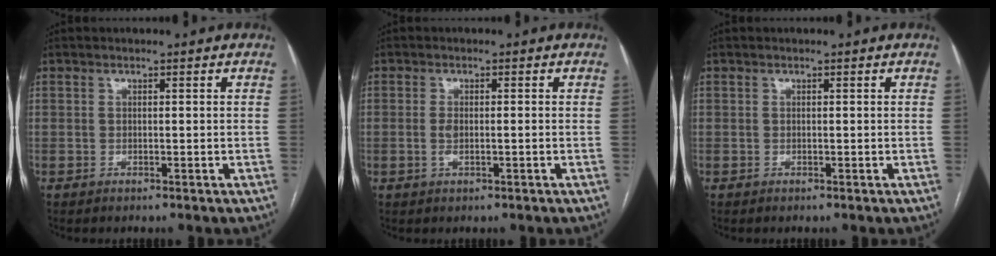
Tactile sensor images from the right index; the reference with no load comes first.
{"total": 2.0, "force": [-0.3, 0.7, 1.8], "torque": [-0.041, -0.002, -0.003]}
{"total": 0.0}